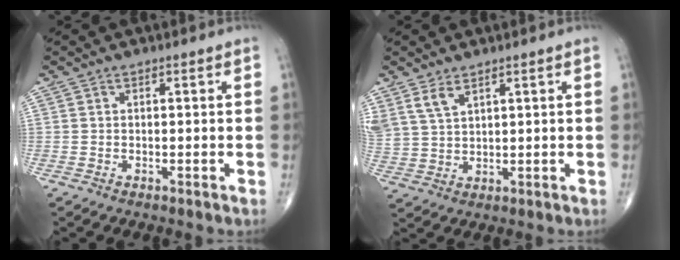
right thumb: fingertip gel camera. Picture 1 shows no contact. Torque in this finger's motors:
{"motor_torque": [0.12, 0.17, 0.88, 0.78, 0.13]}